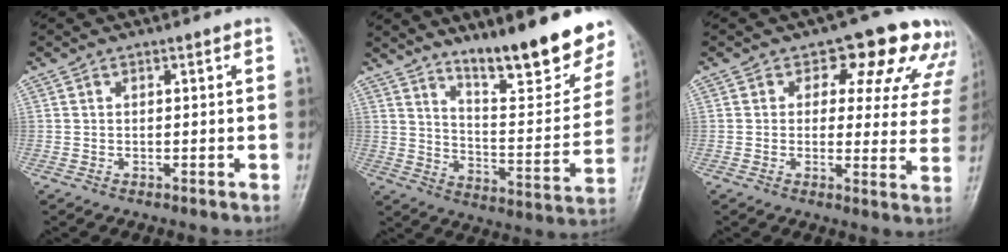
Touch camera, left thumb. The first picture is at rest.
{"total": 20.4, "force": [14.7, 4.8, 13.2], "torque": [-0.149, -0.097, 0.224]}
{"total": 12.8, "force": [8.1, 7.3, 6.8], "torque": [-0.020, -0.030, 0.076]}